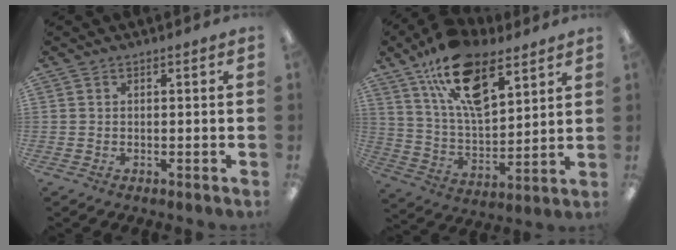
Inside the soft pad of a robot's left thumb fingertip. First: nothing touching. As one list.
[{"total": 18.9, "force": [11.4, 9.1, 12.1], "torque": [-0.212, -0.043, 0.203]}]